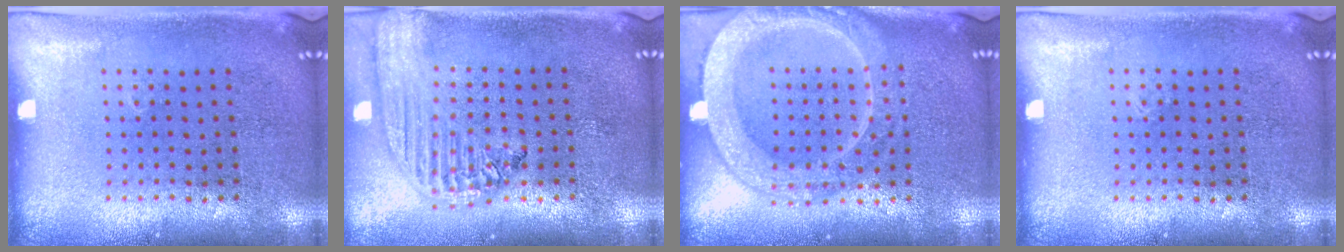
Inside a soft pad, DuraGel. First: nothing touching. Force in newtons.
{"total": 2.2, "press": 1.9, "slide": 1.1}
{"total": 4.1, "press": 4.1, "slide": 0.5}
{"total": 0.0}